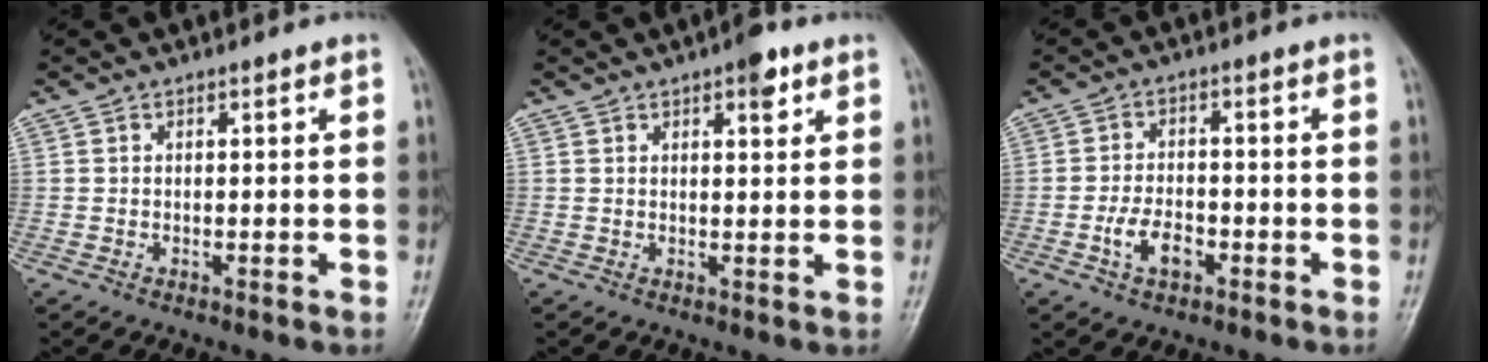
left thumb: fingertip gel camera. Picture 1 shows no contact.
{"total": 4.1, "force": [2.3, 1.5, 3.1], "torque": [-0.031, -0.008, 0.028]}
{"total": 5.5, "force": [-2.2, 3.3, 3.8], "torque": [-0.066, 0.015, -0.043]}